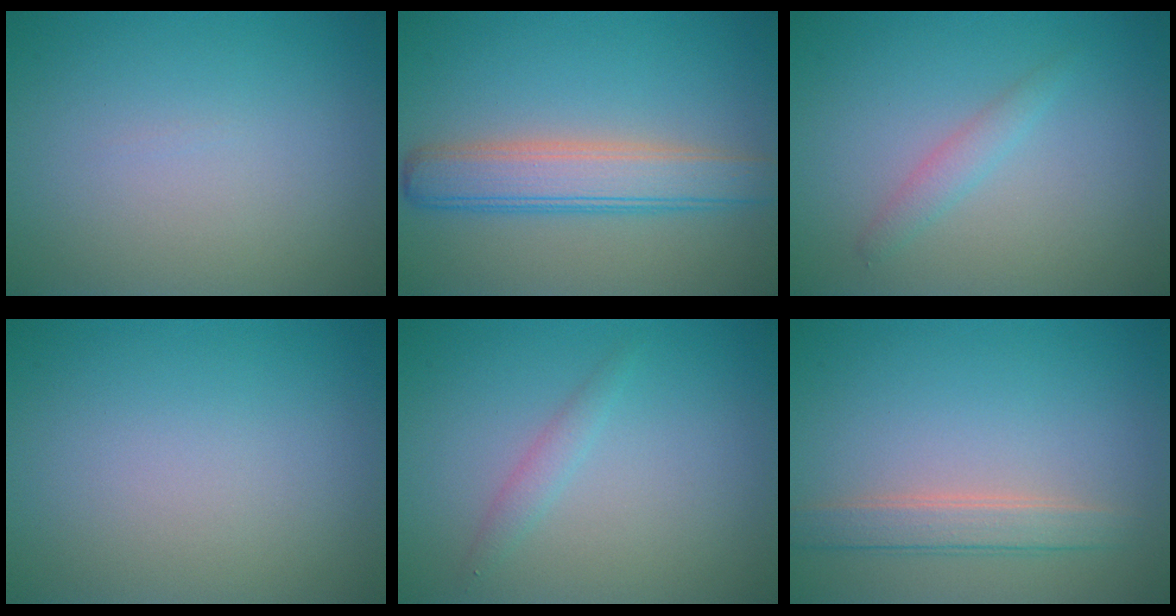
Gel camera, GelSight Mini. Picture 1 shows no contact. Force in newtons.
{"total": 5.0, "press": 5.0, "slide": 0.1}
{"total": 1.5, "press": 1.5, "slide": 0.1}
{"total": 0.0}
{"total": 1.5, "press": 1.5, "slide": 0.1}
{"total": 2.6, "press": 2.6, "slide": 0.2}